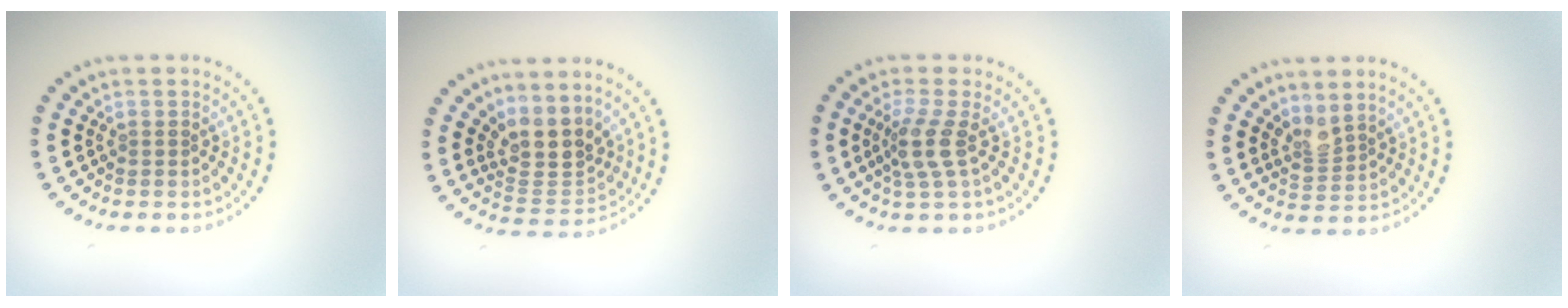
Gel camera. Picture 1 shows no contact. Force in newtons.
{"total": 3.9, "press": 3.2, "slide": 2.2}
{"total": 2.6, "press": 2.1, "slide": 1.7}
{"total": 2.1, "press": 1.5, "slide": 1.4}